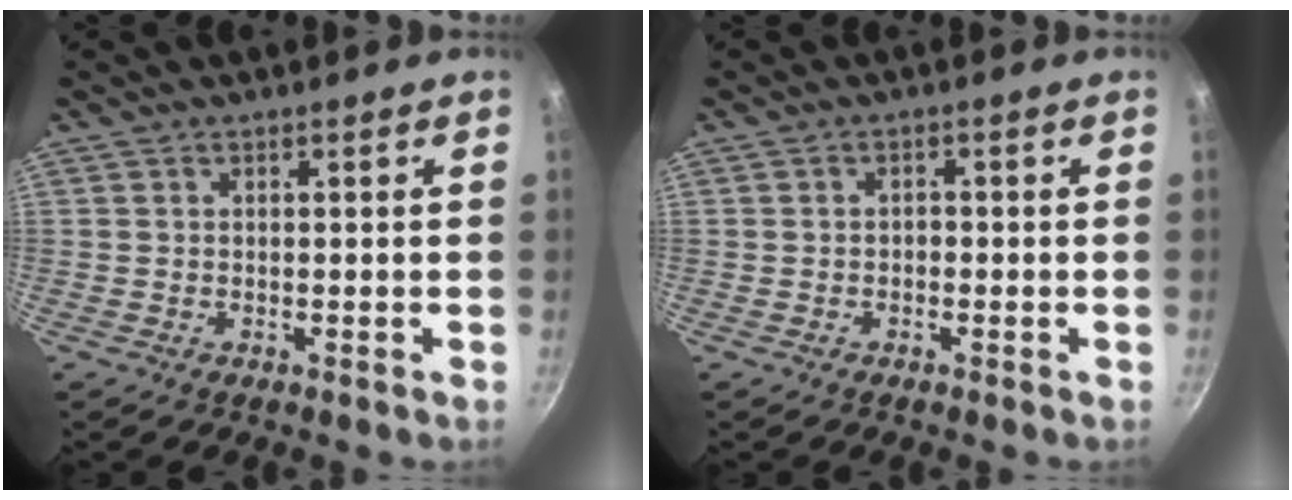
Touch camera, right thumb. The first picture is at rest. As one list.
[{"total": 0.8, "force": [-0.3, 0.6, 0.4], "torque": [0.000, 0.005, -0.007]}]